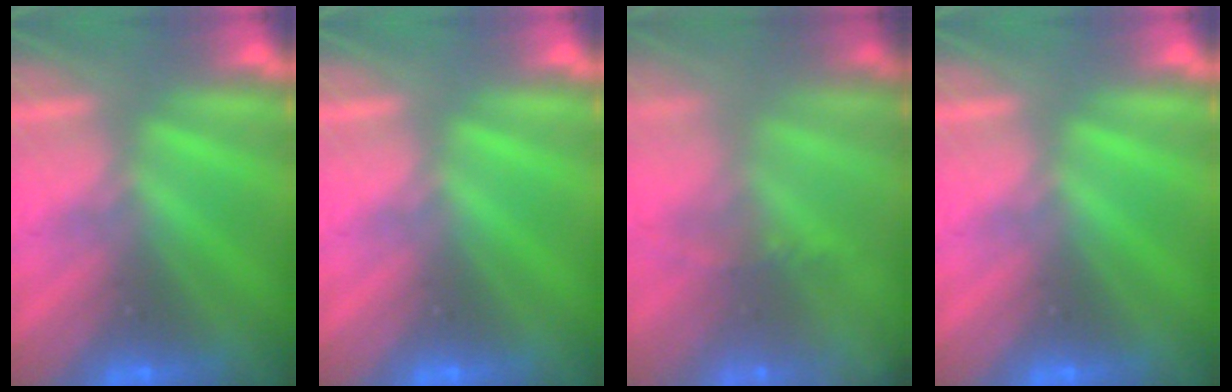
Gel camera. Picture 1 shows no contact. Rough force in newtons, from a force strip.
{"total": 0.0}
{"total": 5.9}
{"total": 0.0}